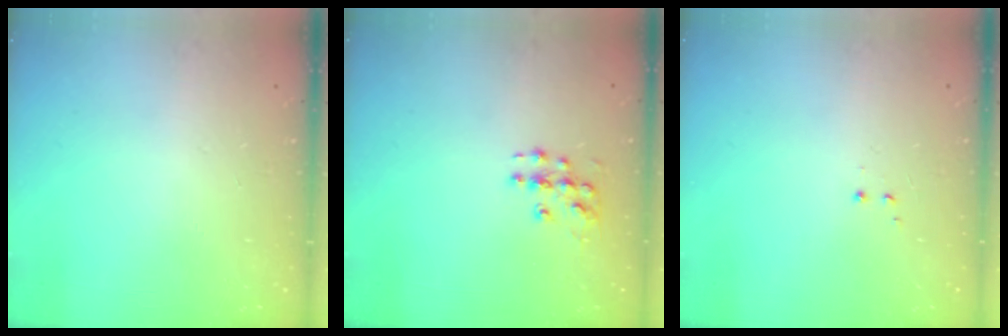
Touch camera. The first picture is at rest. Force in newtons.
{"total": 6.1, "press": 6.1, "slide": 0.4}
{"total": 1.2, "press": 1.0, "slide": 0.6}